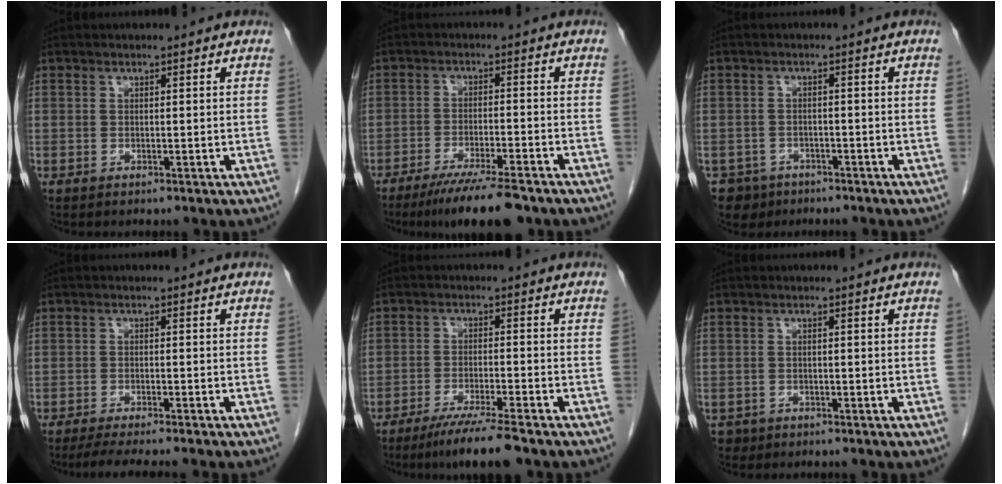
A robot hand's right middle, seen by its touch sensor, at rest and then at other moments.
{"total": 9.9, "force": [-7.7, 0.6, 6.2], "torque": [-0.097, -0.024, -0.123]}
{"total": 4.6, "force": [-3.3, 3.2, 0.0], "torque": [0.001, 0.004, -0.052]}
{"total": 6.7, "force": [-5.6, -0.5, 3.5], "torque": [-0.042, -0.015, -0.086]}
{"total": 7.3, "force": [-5.6, -0.4, 4.7], "torque": [-0.082, -0.022, -0.097]}
{"total": 1.6, "force": [-1.1, 1.1, 0.0], "torque": [-0.007, 0.002, -0.017]}